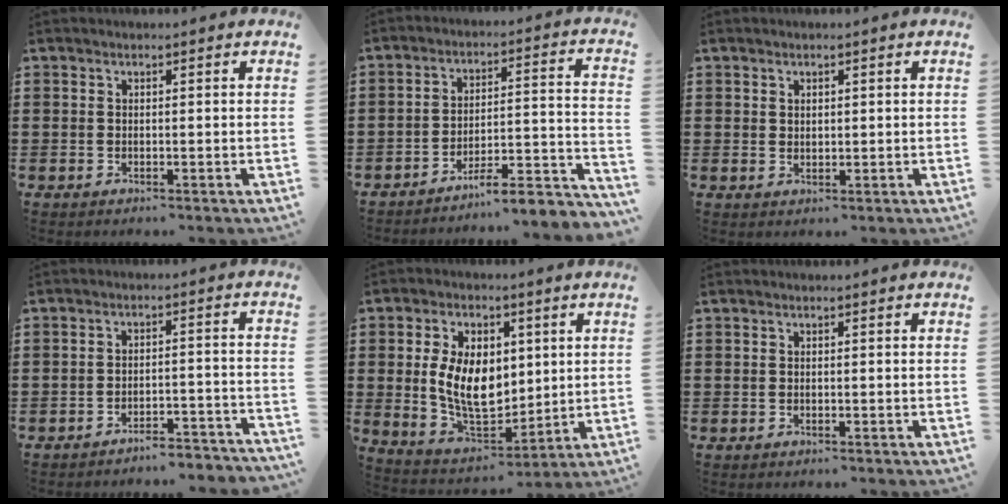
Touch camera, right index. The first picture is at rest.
{"total": 6.1, "force": [-5.7, 0.3, 2.3], "torque": [-0.035, -0.009, -0.112]}
{"total": 1.2, "force": [0.9, 0.8, 0.2], "torque": [-0.006, 0.004, 0.016]}
{"total": 3.9, "force": [-3.9, 0.1, 0.7], "torque": [-0.016, 0.002, -0.081]}
{"total": 9.9, "force": [1.2, 6.6, 7.3], "torque": [-0.153, 0.007, 0.020]}
{"total": 0.0}